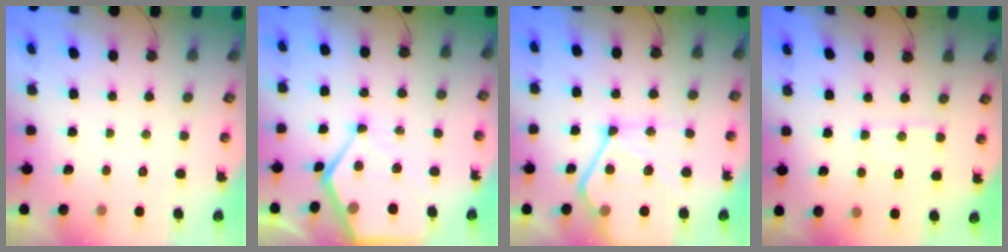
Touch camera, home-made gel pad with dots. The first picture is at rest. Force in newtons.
{"total": 12.0, "press": 11.9, "slide": 1.3}
{"total": 19.6, "press": 19.5, "slide": 1.8}
{"total": 6.6, "press": 6.6, "slide": 0.3}